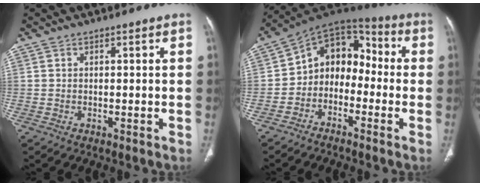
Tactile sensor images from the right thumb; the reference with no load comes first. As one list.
[{"total": 11.4, "force": [-2.3, 8.8, 6.9], "torque": [-0.068, 0.065, -0.059]}]